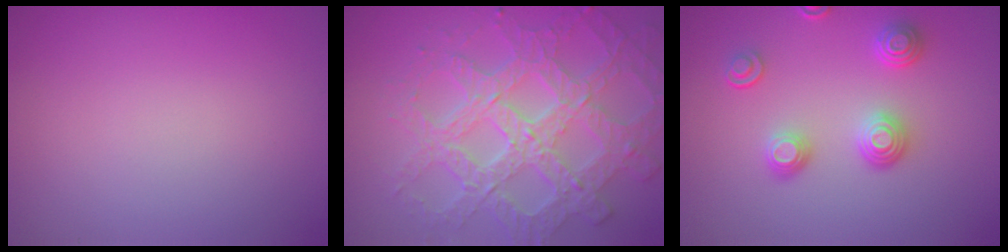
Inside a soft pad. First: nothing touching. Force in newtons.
{"total": 6.2, "press": 5.6, "slide": 2.6}
{"total": 3.7, "press": 2.9, "slide": 2.3}